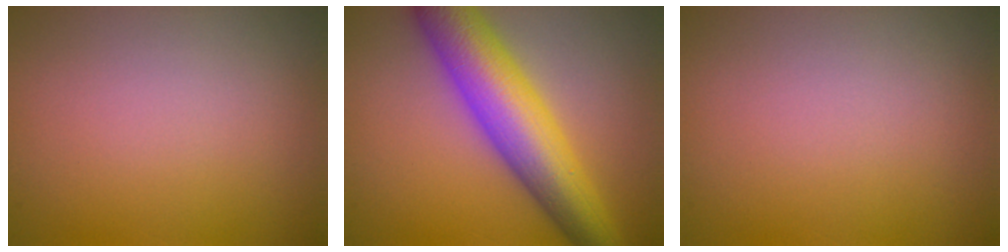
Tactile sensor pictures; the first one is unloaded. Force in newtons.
{"total": 9.5, "press": 9.5, "slide": 0.2}
{"total": 0.0}